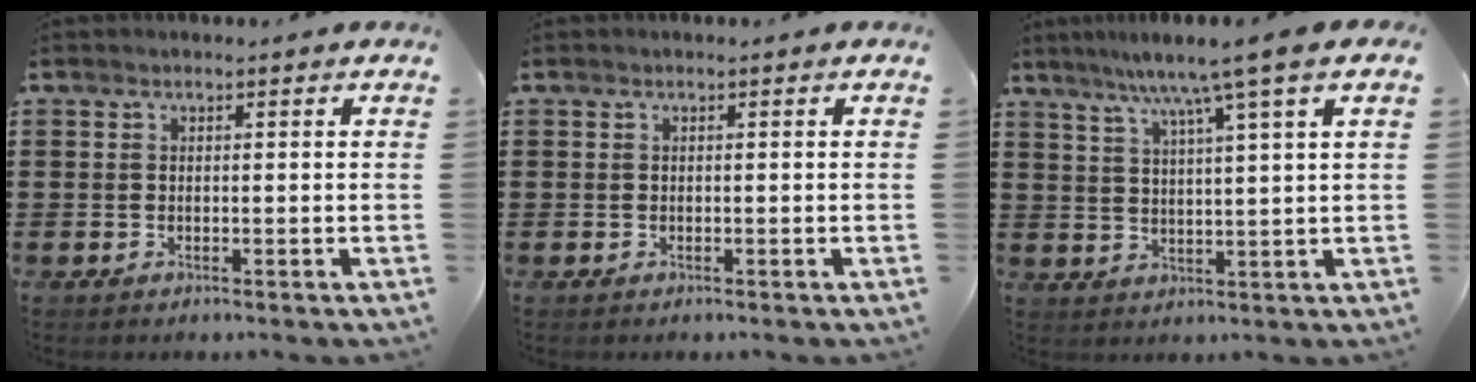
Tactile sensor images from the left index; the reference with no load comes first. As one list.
[{"total": 0.0}, {"total": 7.4, "force": [5.0, -0.6, 5.4], "torque": [-0.120, -0.012, 0.080]}]